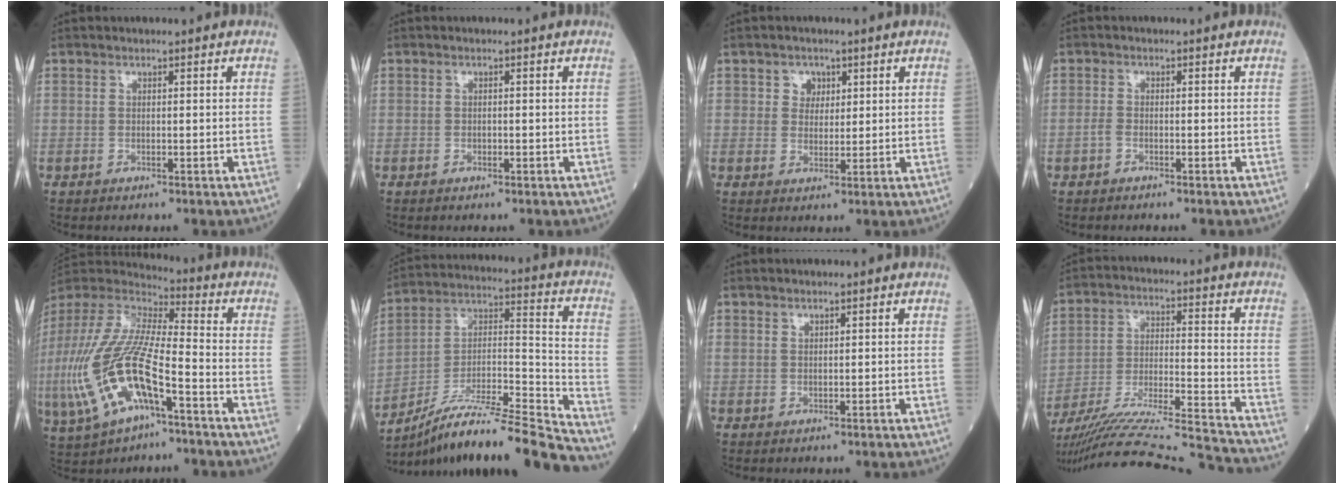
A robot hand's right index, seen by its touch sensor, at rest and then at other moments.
{"total": 0.6, "force": [-0.4, 0.2, 0.4], "torque": [-0.009, 0.001, -0.003]}
{"total": 2.9, "force": [1.3, 2.4, 0.9], "torque": [-0.009, 0.003, 0.020]}
{"total": 1.2, "force": [-0.8, 0.4, 0.8], "torque": [-0.022, 0.000, -0.017]}
{"total": 20.8, "force": [-7.2, 6.5, 18.4], "torque": [-0.442, -0.024, -0.130]}
{"total": 20.5, "force": [-18.0, -0.8, 9.8], "torque": [-0.160, 0.009, -0.314]}
{"total": 0.7, "force": [0.6, 0.4, 0.1], "torque": [-0.006, 0.012, 0.015]}
{"total": 24.2, "force": [-22.6, -1.8, 8.4], "torque": [-0.137, -0.038, -0.348]}